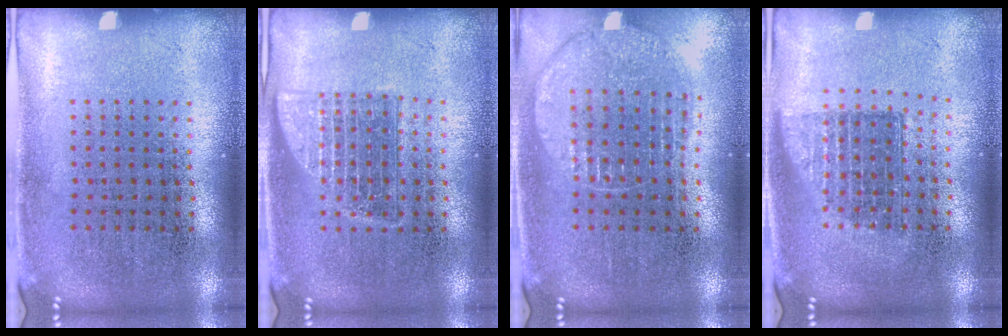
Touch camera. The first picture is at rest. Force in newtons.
{"total": 1.2, "press": 1.2, "slide": 0.2}
{"total": 1.1, "press": 1.1, "slide": 0.1}
{"total": 1.3, "press": 1.1, "slide": 0.8}